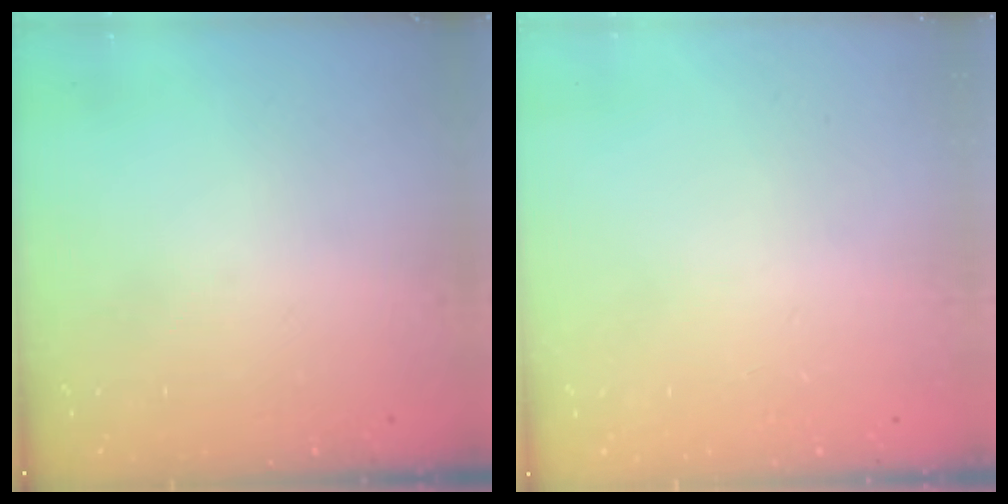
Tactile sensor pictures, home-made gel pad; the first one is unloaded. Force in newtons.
{"total": 2.4, "press": 2.4, "slide": 0.2}